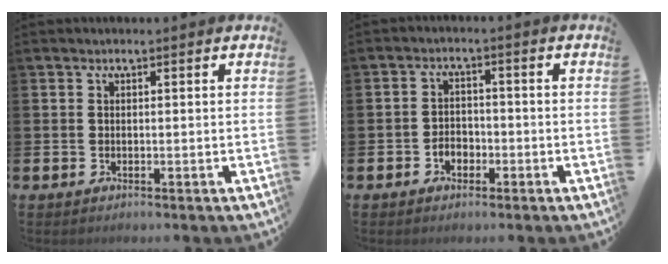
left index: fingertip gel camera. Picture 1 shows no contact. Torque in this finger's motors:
{"motor_torque": [0.23, 0.16, 0.01, 0.04]}